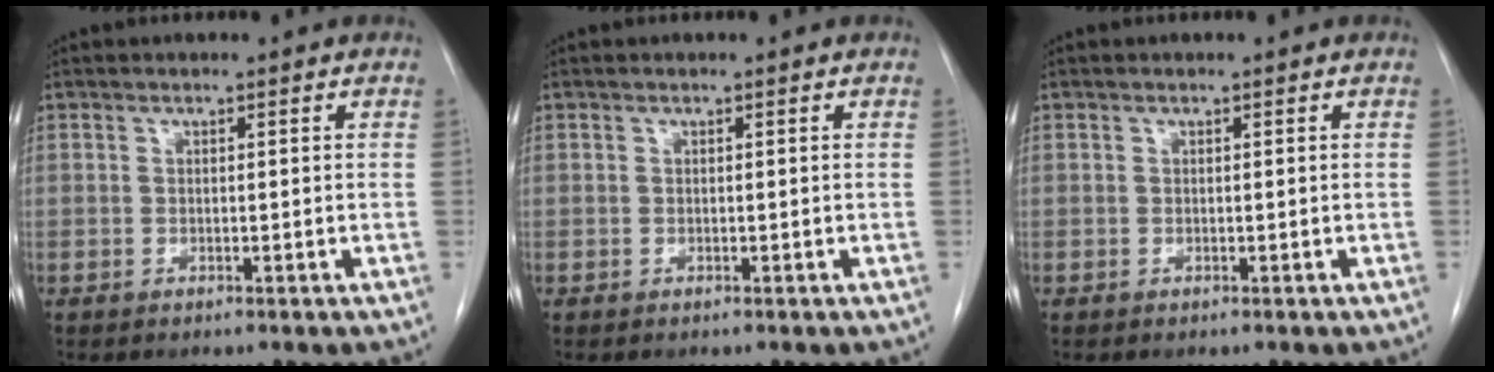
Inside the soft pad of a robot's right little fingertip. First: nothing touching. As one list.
[{"total": 0.0}, {"total": 0.0}]